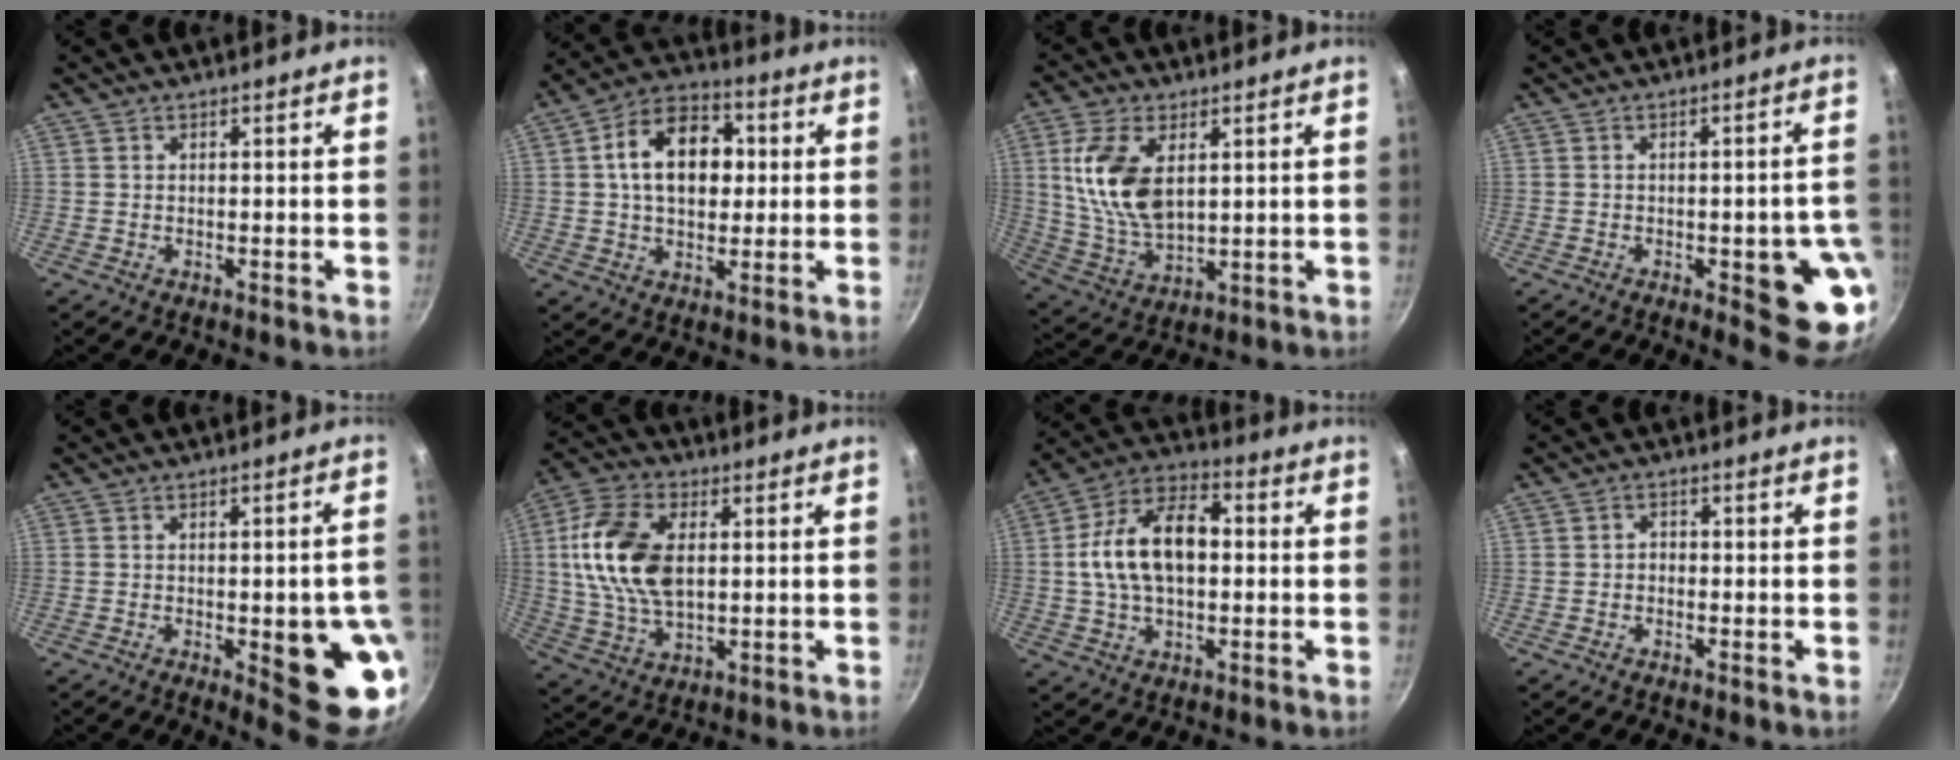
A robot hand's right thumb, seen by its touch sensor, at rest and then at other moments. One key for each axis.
{"total": 14.8, "fx": 2.2, "fy": 10.2, "fz": 10.5, "tx": -0.130, "ty": 0.019, "tz": 0.020}
{"total": 13.7, "fx": 3.5, "fy": 7.7, "fz": 10.8, "tx": -0.202, "ty": -0.020, "tz": 0.078}
{"total": 12.3, "fx": -3.4, "fy": 4.1, "fz": 11.1, "tx": -0.089, "ty": 0.008, "tz": -0.040}
{"total": 14.0, "fx": -3.2, "fy": 4.3, "fz": 12.9, "tx": -0.120, "ty": 0.007, "tz": -0.034}
{"total": 16.3, "fx": 2.3, "fy": 10.0, "fz": 12.7, "tx": -0.231, "ty": 0.001, "tz": 0.039}
{"total": 15.9, "fx": 0.8, "fy": 9.6, "fz": 12.6, "tx": -0.200, "ty": 0.032, "tz": -0.001}
{"total": 1.6, "fx": -0.7, "fy": 1.2, "fz": 0.7, "tx": -0.006, "ty": 0.011, "tz": -0.015}